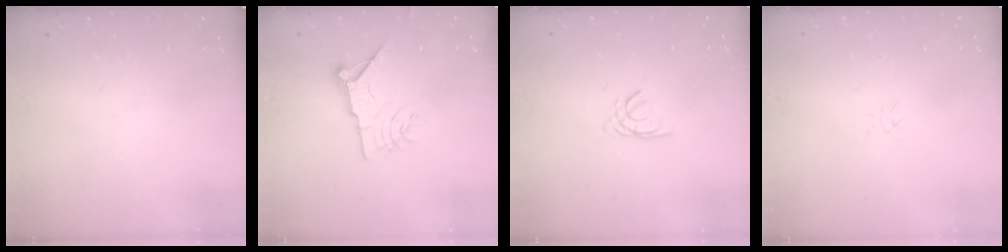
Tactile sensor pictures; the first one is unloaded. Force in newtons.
{"total": 9.9, "press": 9.9, "slide": 1.0}
{"total": 1.7, "press": 1.7, "slide": 0.4}
{"total": 3.7, "press": 3.6, "slide": 0.7}